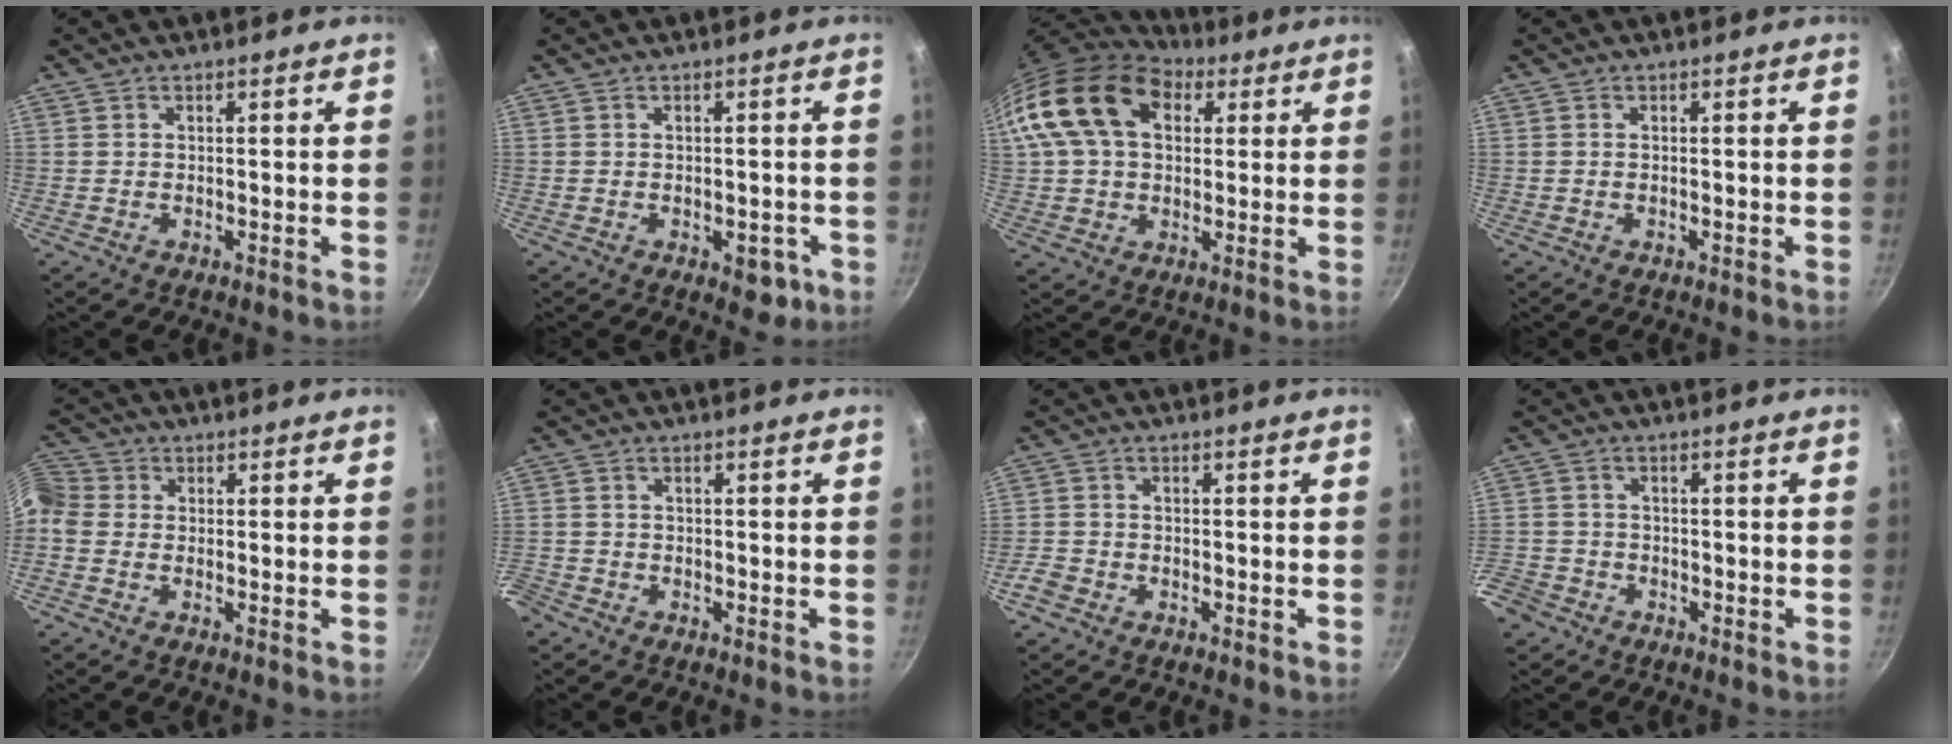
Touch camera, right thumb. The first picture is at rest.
{"total": 4.5, "force": [-1.6, 2.6, 3.3], "torque": [-0.018, 0.011, -0.013]}
{"total": 18.4, "force": [6.2, 12.2, 12.2], "torque": [-0.208, 0.015, 0.100]}
{"total": 0.0}
{"total": 6.6, "force": [-1.3, 5.5, 3.3], "torque": [-0.078, 0.025, -0.044]}
{"total": 3.1, "force": [-2.1, 2.1, 0.8], "torque": [-0.028, 0.010, -0.045]}
{"total": 3.2, "force": [-2.1, 2.2, 1.2], "torque": [-0.027, 0.018, -0.042]}
{"total": 7.7, "force": [-4.2, 5.9, 2.5], "torque": [-0.063, 0.037, -0.081]}